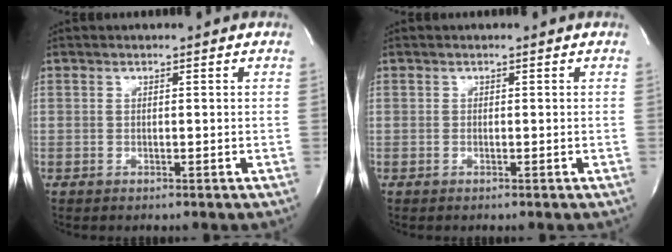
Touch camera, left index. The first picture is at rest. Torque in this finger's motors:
{"motor_torque": [0.00, 0.00, 0.00, 0.00]}